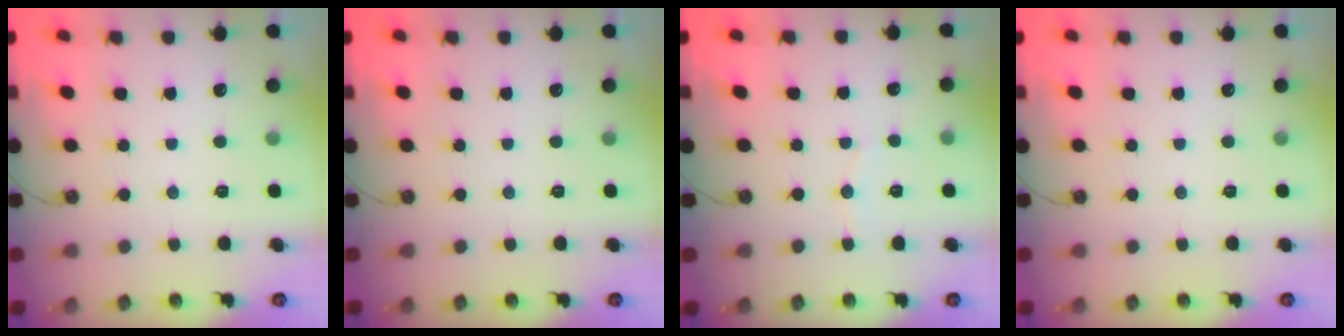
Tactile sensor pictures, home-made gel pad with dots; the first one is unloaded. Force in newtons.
{"total": 0.0}
{"total": 3.6, "press": 3.6, "slide": 0.2}
{"total": 0.0}